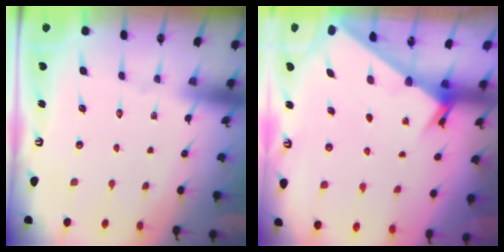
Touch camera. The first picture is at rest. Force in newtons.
{"total": 2.5, "press": 2.5, "slide": 0.2}